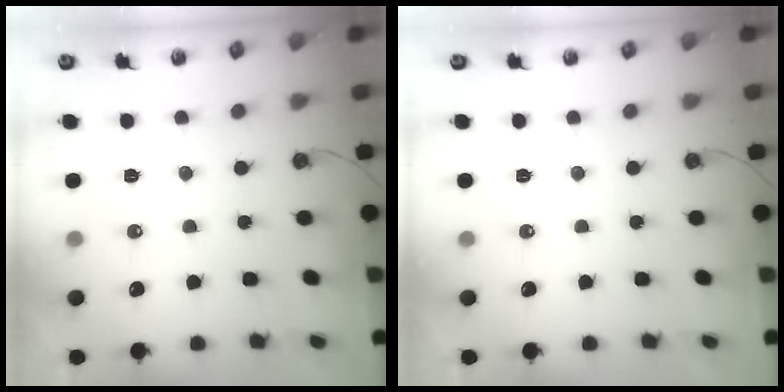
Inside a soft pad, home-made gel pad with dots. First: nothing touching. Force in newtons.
{"total": 0.0}